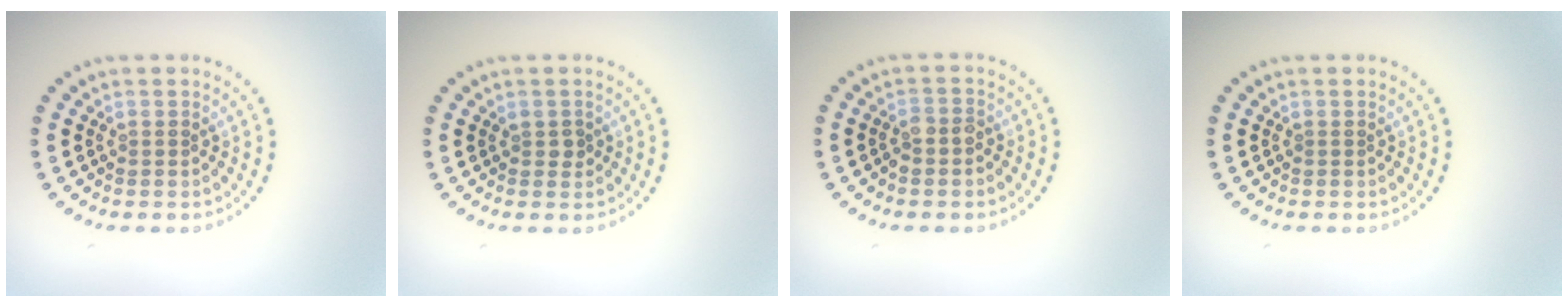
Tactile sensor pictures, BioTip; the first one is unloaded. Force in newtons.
{"total": 0.9, "press": 0.9, "slide": 0.2}
{"total": 1.7, "press": 1.6, "slide": 0.7}
{"total": 0.0}